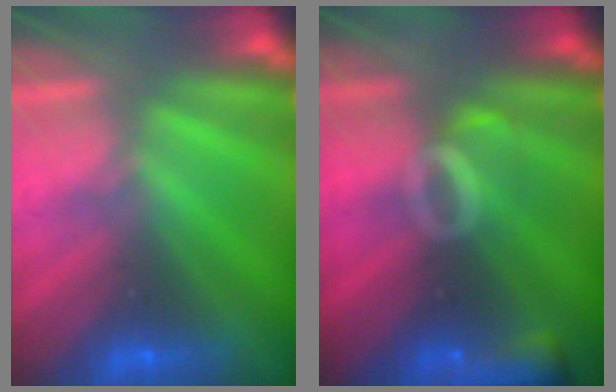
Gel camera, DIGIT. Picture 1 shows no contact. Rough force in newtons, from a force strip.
{"total": 9.2}